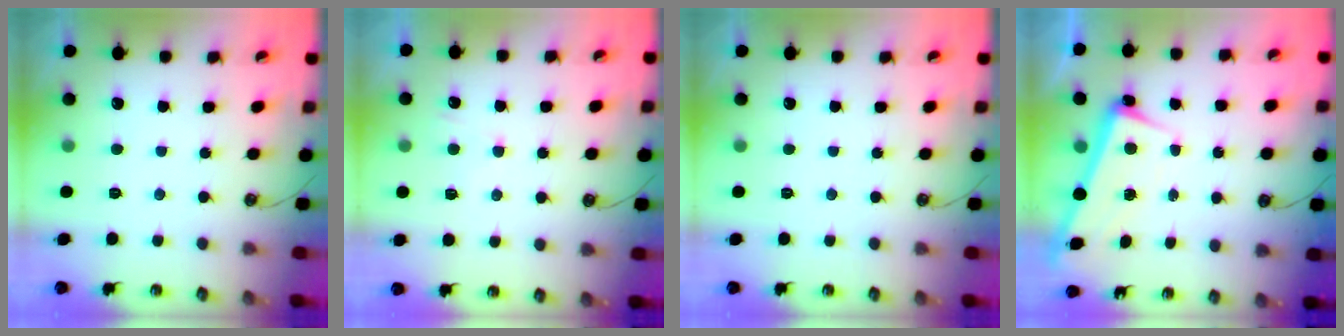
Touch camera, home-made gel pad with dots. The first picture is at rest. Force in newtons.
{"total": 3.8, "press": 3.8, "slide": 0.5}
{"total": 0.0}
{"total": 2.2, "press": 2.1, "slide": 0.9}